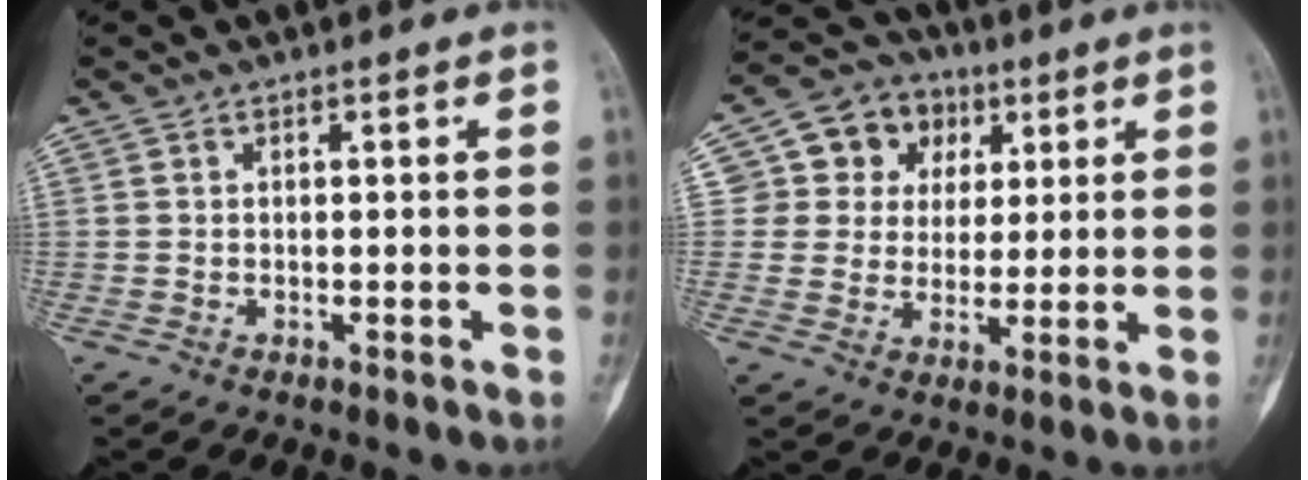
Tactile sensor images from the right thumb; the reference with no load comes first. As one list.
[{"total": 11.4, "force": [3.7, 10.2, 3.6], "torque": [-0.009, 0.002, 0.059]}]